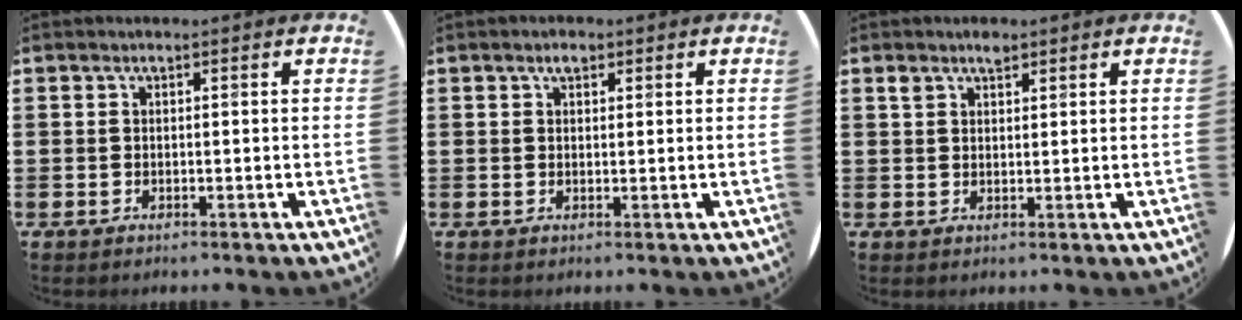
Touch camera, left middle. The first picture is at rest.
{"total": 1.4, "force": [0.9, 0.7, 0.8], "torque": [-0.008, 0.003, 0.015]}
{"total": 1.9, "force": [1.5, 0.9, 0.7], "torque": [-0.001, -0.002, 0.025]}